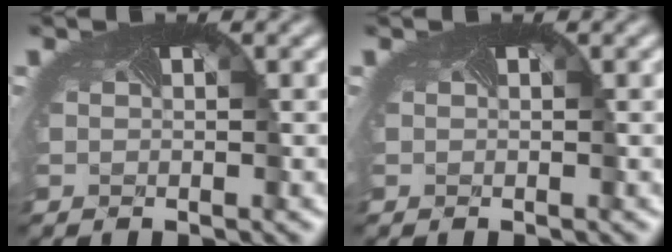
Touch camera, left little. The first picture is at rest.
{"total": 0.0}